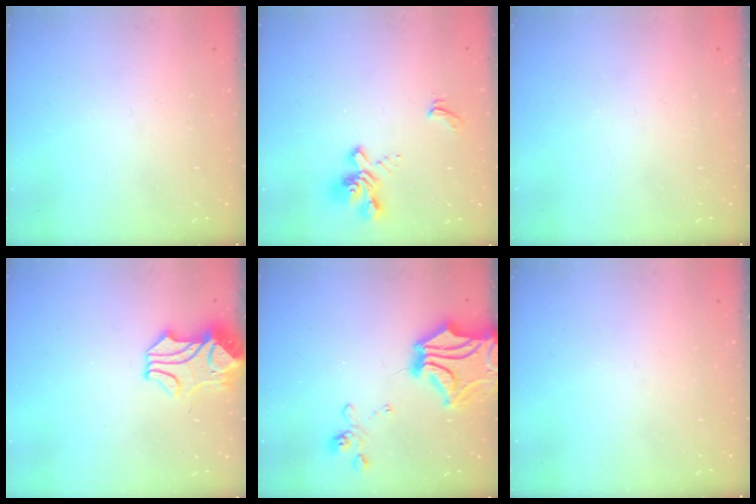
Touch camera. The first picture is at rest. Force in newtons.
{"total": 2.9, "press": 2.7, "slide": 1.2}
{"total": 0.0}
{"total": 2.7, "press": 2.4, "slide": 1.1}
{"total": 11.4, "press": 10.8, "slide": 3.7}
{"total": 0.0}